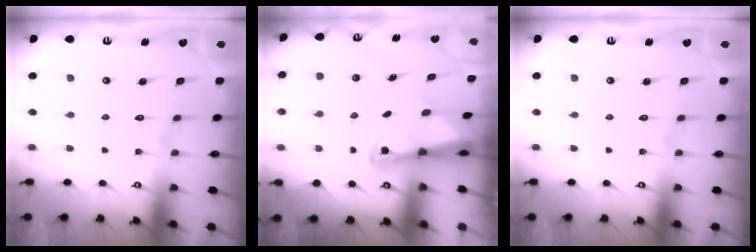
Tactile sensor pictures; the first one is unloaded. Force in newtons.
{"total": 2.6, "press": 2.5, "slide": 0.5}
{"total": 0.0}